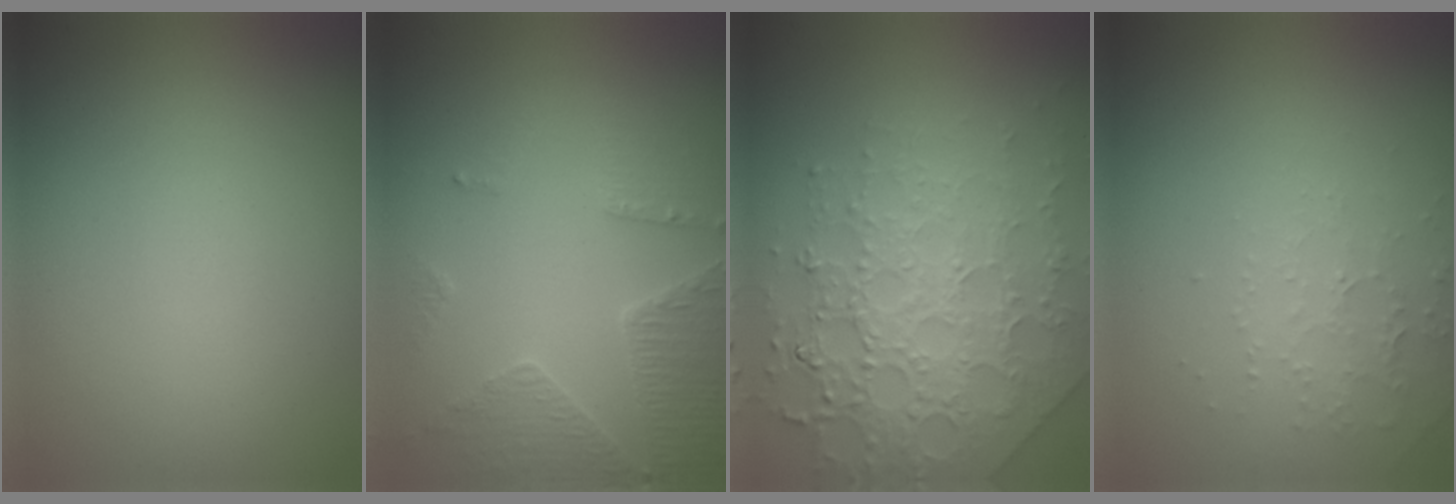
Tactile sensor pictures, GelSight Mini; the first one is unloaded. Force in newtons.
{"total": 3.9, "press": 3.0, "slide": 2.4}
{"total": 7.9, "press": 5.6, "slide": 5.6}
{"total": 1.9, "press": 1.8, "slide": 0.6}